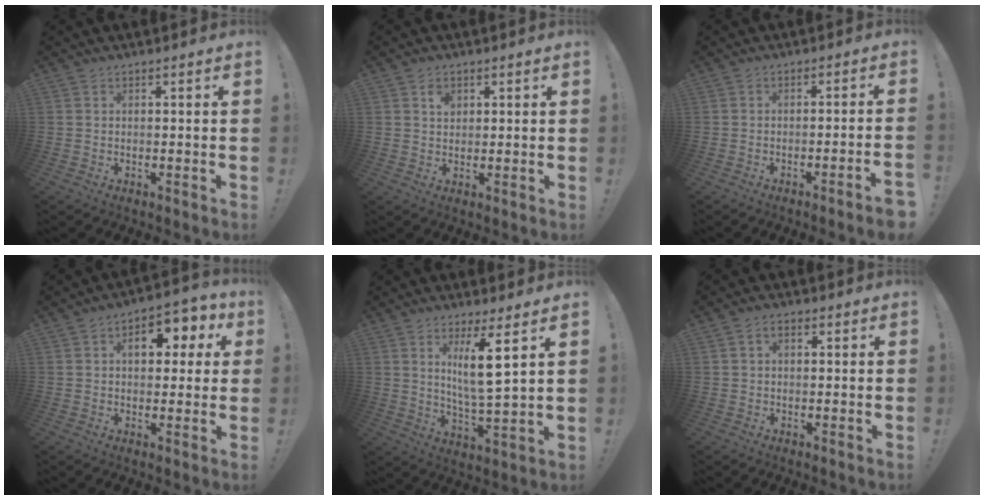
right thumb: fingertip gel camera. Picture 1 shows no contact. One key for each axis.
{"total": 2.8, "fx": 1.4, "fy": 2.1, "fz": 1.2, "tx": -0.001, "ty": -0.007, "tz": 0.019}
{"total": 4.1, "fx": -2.5, "fy": -0.5, "fz": 3.2, "tx": -0.054, "ty": 0.004, "tz": -0.039}
{"total": 9.0, "fx": 2.2, "fy": 5.6, "fz": 6.7, "tx": -0.081, "ty": 0.000, "tz": 0.033}
{"total": 10.7, "fx": 4.6, "fy": 1.0, "fz": 9.7, "tx": -0.159, "ty": -0.031, "tz": 0.068}
{"total": 2.3, "fx": 0.5, "fy": 1.6, "fz": 1.6, "tx": -0.024, "ty": 0.004, "tz": 0.007}